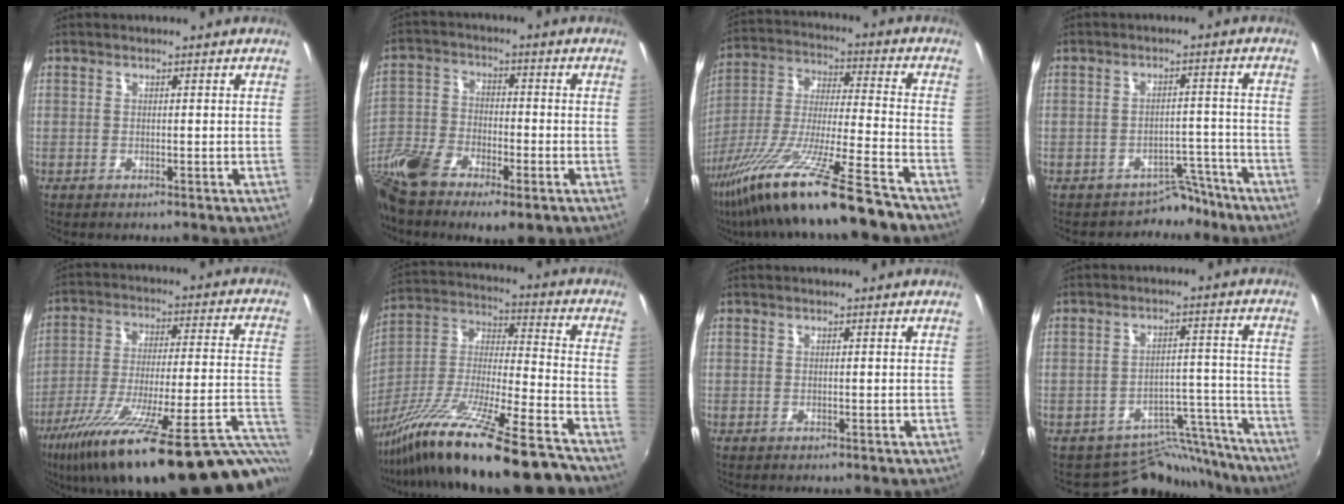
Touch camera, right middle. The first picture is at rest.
{"total": 14.7, "force": [-9.5, 5.7, 9.7], "torque": [-0.219, -0.039, -0.188]}
{"total": 21.3, "force": [-15.4, -0.2, 14.8], "torque": [-0.280, -0.054, -0.271]}
{"total": 4.5, "force": [-3.5, 2.7, -0.2], "torque": [0.010, 0.028, -0.049]}
{"total": 31.7, "force": [-22.3, 3.9, 22.2], "torque": [-0.320, -0.090, -0.331]}
{"total": 22.4, "force": [-17.1, 1.1, 14.4], "torque": [-0.257, -0.042, -0.294]}
{"total": 0.0}
{"total": 10.8, "force": [-10.2, 3.6, -0.1], "torque": [0.022, 0.049, -0.139]}